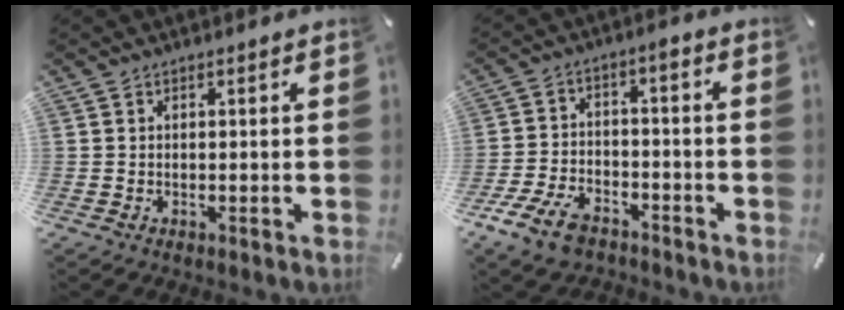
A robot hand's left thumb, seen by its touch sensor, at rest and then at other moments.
{"total": 10.5, "force": [-7.1, 5.2, 5.6], "torque": [-0.116, 0.037, -0.136]}